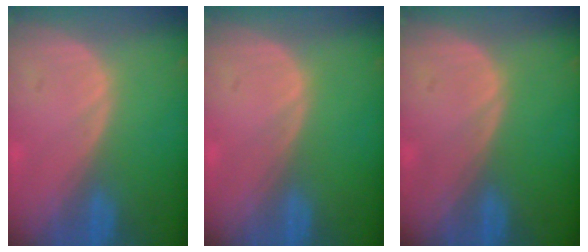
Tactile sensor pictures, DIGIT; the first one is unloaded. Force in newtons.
{"total": 0.0}
{"total": 0.0}